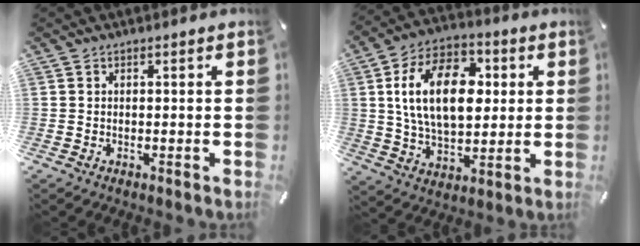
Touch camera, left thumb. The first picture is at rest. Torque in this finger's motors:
{"motor_torque": [0.72, 1.14, 2.15, -0.63, 0.55]}